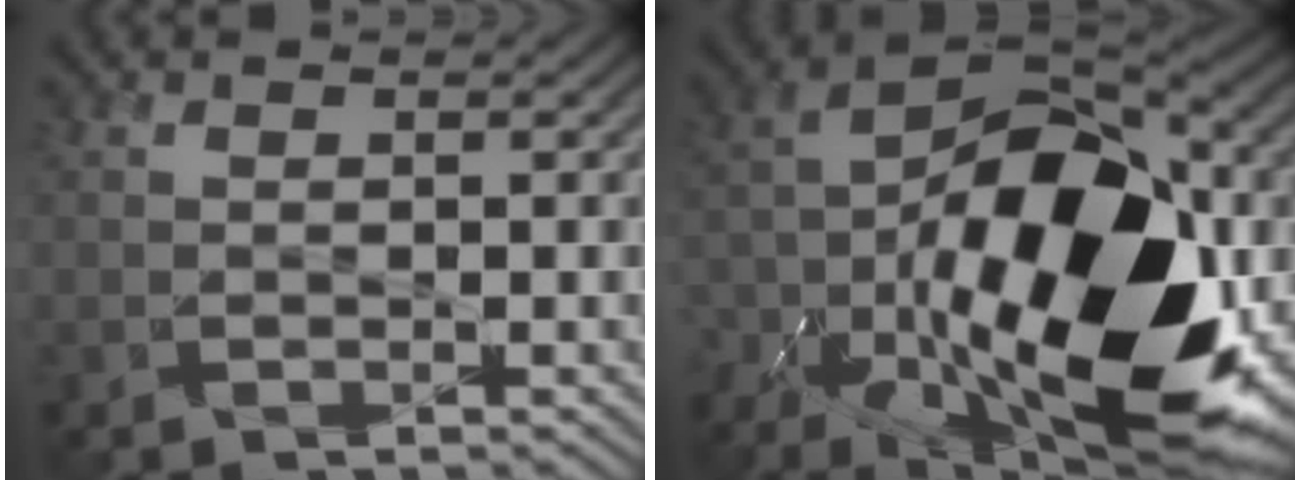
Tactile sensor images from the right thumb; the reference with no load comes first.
{"total": 20.7, "force": [-6.4, 10.5, 16.6], "torque": [-0.305, -0.029, -0.095]}